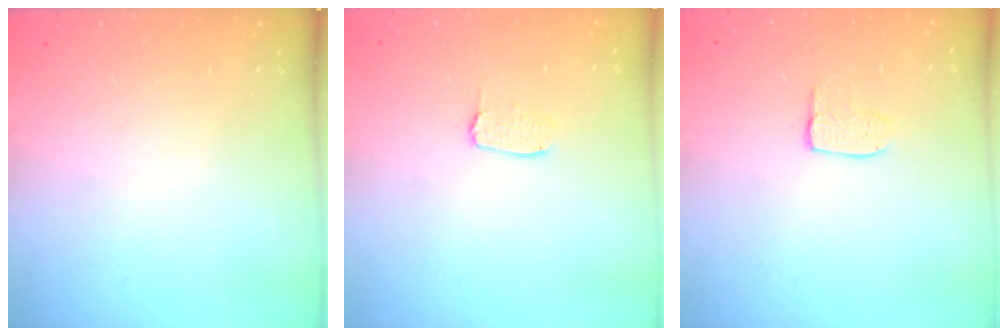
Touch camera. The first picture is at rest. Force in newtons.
{"total": 4.9, "press": 4.9, "slide": 0.3}
{"total": 6.3, "press": 6.3, "slide": 0.2}